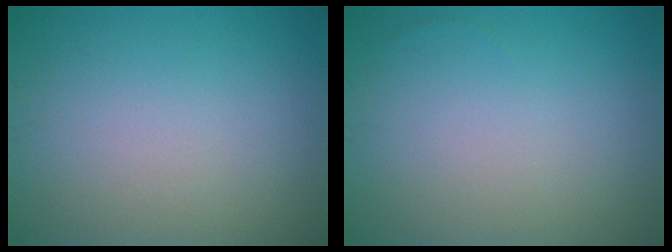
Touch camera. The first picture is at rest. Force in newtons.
{"total": 0.0}